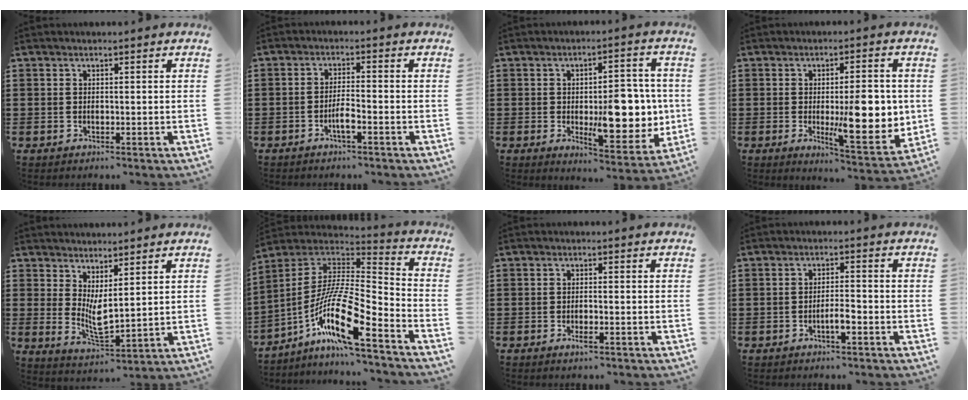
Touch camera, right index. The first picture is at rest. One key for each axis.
{"total": 2.9, "fx": -1.6, "fy": 0.3, "fz": 2.4, "tx": -0.049, "ty": -0.001, "tz": -0.032}
{"total": 10.8, "fx": -0.6, "fy": 5.2, "fz": 9.5, "tx": -0.120, "ty": -0.012, "tz": -0.008}
{"total": 10.5, "fx": -0.6, "fy": 3.5, "fz": 9.9, "tx": -0.139, "ty": -0.013, "tz": -0.008}
{"total": 3.9, "fx": 1.9, "fy": 1.0, "fz": 3.2, "tx": -0.068, "ty": -0.015, "tz": 0.038}
{"total": 15.8, "fx": -9.0, "fy": 2.7, "fz": 12.7, "tx": -0.263, "ty": -0.010, "tz": -0.173}
{"total": 1.6, "fx": -0.9, "fy": 0.2, "fz": 1.3, "tx": -0.022, "ty": -0.005, "tz": -0.015}
{"total": 3.0, "fx": -1.4, "fy": 0.6, "fz": 2.6, "tx": -0.053, "ty": 0.001, "tz": -0.028}